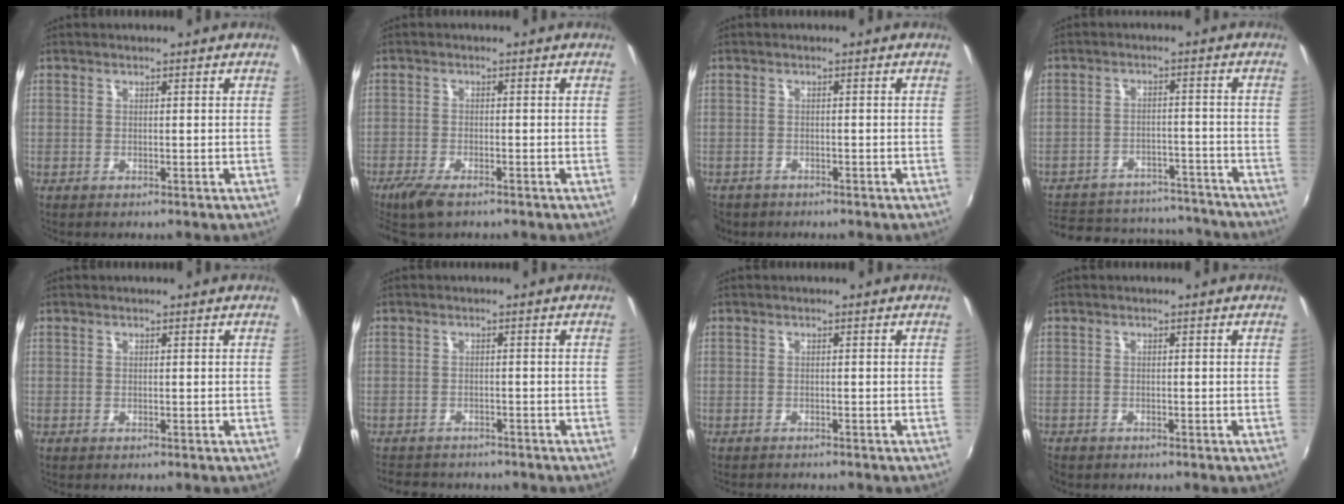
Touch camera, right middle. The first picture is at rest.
{"total": 5.3, "force": [-3.9, 1.6, 3.1], "torque": [-0.082, -0.018, -0.076]}
{"total": 4.0, "force": [-2.8, 2.6, 1.2], "torque": [-0.038, -0.011, -0.046]}
{"total": 22.5, "force": [-18.9, 9.2, 8.1], "torque": [-0.180, 0.029, -0.231]}
{"total": 0.0}
{"total": 5.7, "force": [-5.0, 2.5, 1.3], "torque": [-0.039, -0.001, -0.081]}
{"total": 1.9, "force": [-1.9, 0.1, 0.4], "torque": [-0.016, -0.013, -0.032]}
{"total": 1.4, "force": [-1.1, 0.8, 0.2], "torque": [-0.010, -0.003, -0.020]}